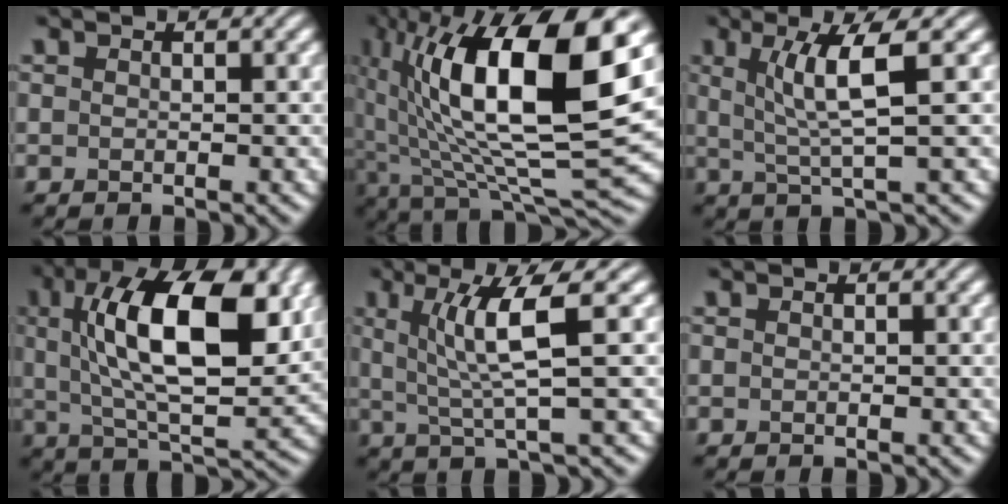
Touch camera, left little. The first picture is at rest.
{"total": 16.9, "force": [4.1, 6.3, 15.1], "torque": [-0.264, -0.001, 0.065]}
{"total": 4.9, "force": [1.3, 0.8, 4.7], "torque": [-0.084, 0.001, 0.028]}
{"total": 13.3, "force": [3.3, 5.5, 11.7], "torque": [-0.182, 0.010, 0.048]}
{"total": 5.7, "force": [1.3, 0.8, 5.4], "torque": [-0.101, 0.002, 0.027]}
{"total": 0.0}